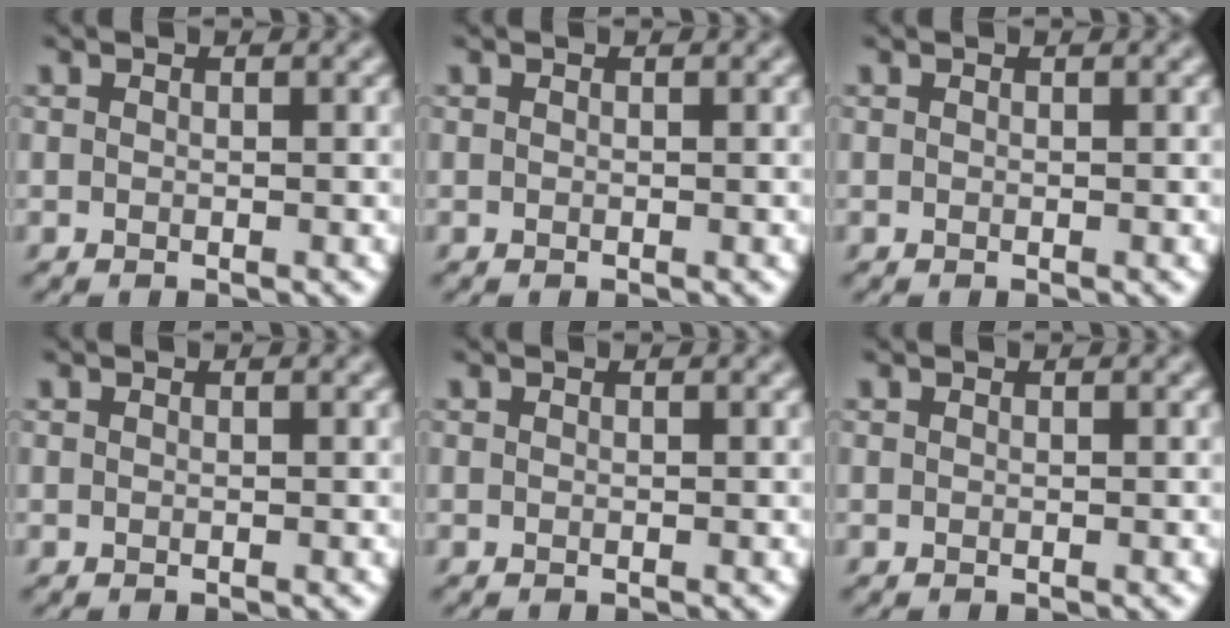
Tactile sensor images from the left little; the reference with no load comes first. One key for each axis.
{"total": 0.0}
{"total": 0.0}
{"total": 0.0}
{"total": 0.0}
{"total": 0.0}